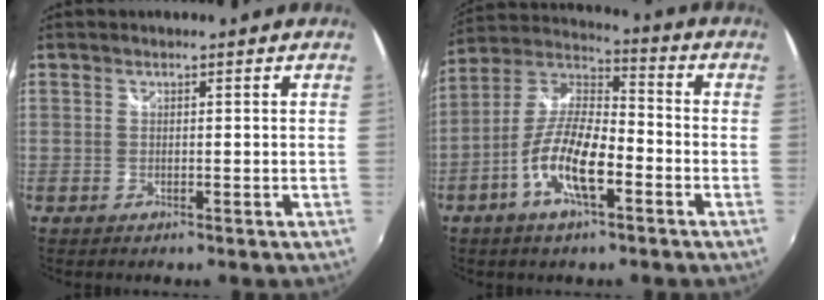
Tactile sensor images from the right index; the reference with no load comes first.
{"total": 12.7, "force": [-5.4, 4.3, 10.7], "torque": [-0.217, -0.002, -0.105]}